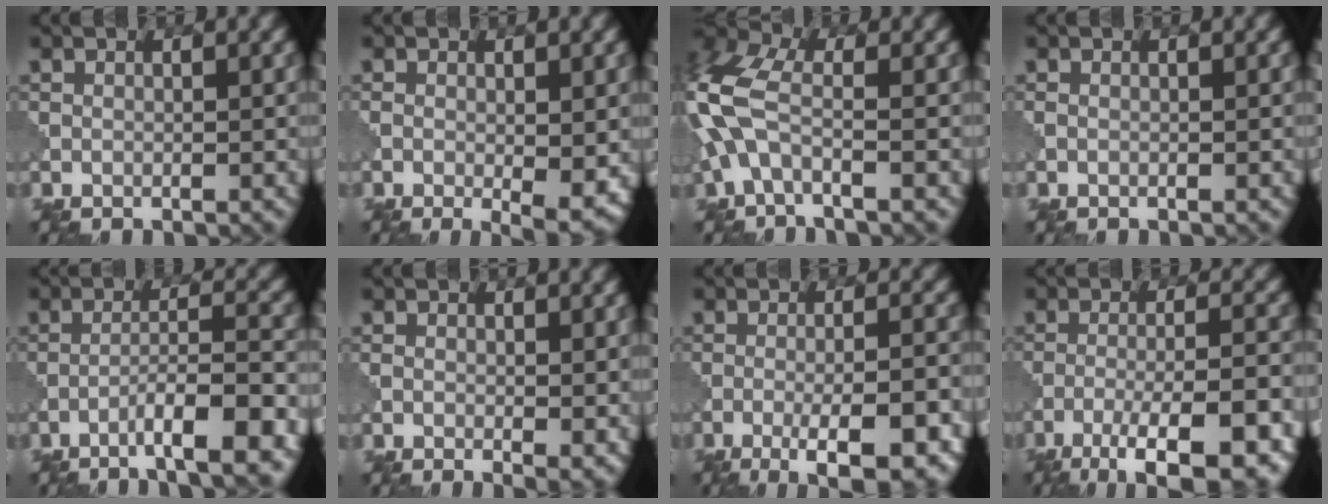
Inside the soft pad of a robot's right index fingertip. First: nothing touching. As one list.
[{"total": 4.1, "force": [-1.1, 1.0, 3.8], "torque": [-0.062, -0.015, -0.009]}, {"total": 5.3, "force": [-0.8, 2.5, 4.6], "torque": [-0.124, 0.011, -0.036]}, {"total": 0.0}, {"total": 6.4, "force": [-4.3, 0.4, 4.7], "torque": [-0.069, 0.016, -0.074]}, {"total": 3.2, "force": [-0.4, 1.0, 3.0], "torque": [-0.040, -0.009, 0.003]}, {"total": 7.2, "force": [-3.7, 1.8, 5.9], "torque": [-0.081, 0.001, -0.045]}, {"total": 9.3, "force": [-6.2, 1.8, 6.7], "torque": [-0.098, 0.007, -0.095]}]